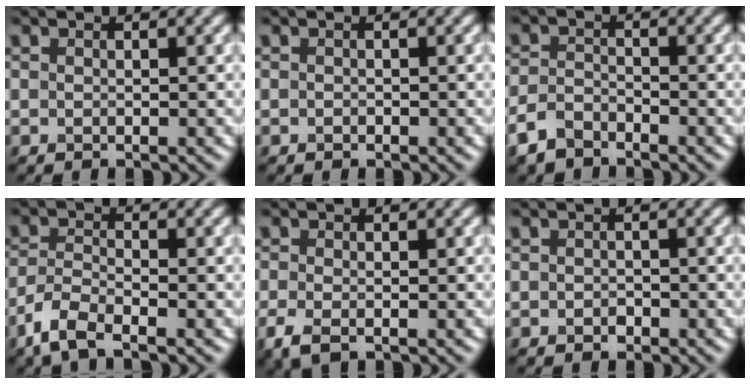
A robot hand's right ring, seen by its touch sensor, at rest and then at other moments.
{"total": 0.0}
{"total": 2.9, "force": [-2.4, 1.3, 1.1], "torque": [-0.024, -0.004, -0.059]}
{"total": 3.7, "force": [-2.7, 1.1, 2.3], "torque": [-0.054, -0.007, -0.067]}
{"total": 2.2, "force": [-1.1, 1.0, 1.7], "torque": [-0.043, -0.008, -0.028]}
{"total": 0.7, "force": [-0.3, 0.5, 0.3], "torque": [-0.004, -0.003, -0.006]}